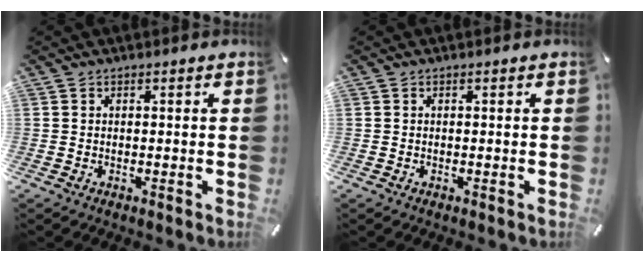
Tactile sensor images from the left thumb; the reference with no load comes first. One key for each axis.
{"total": 0.0}